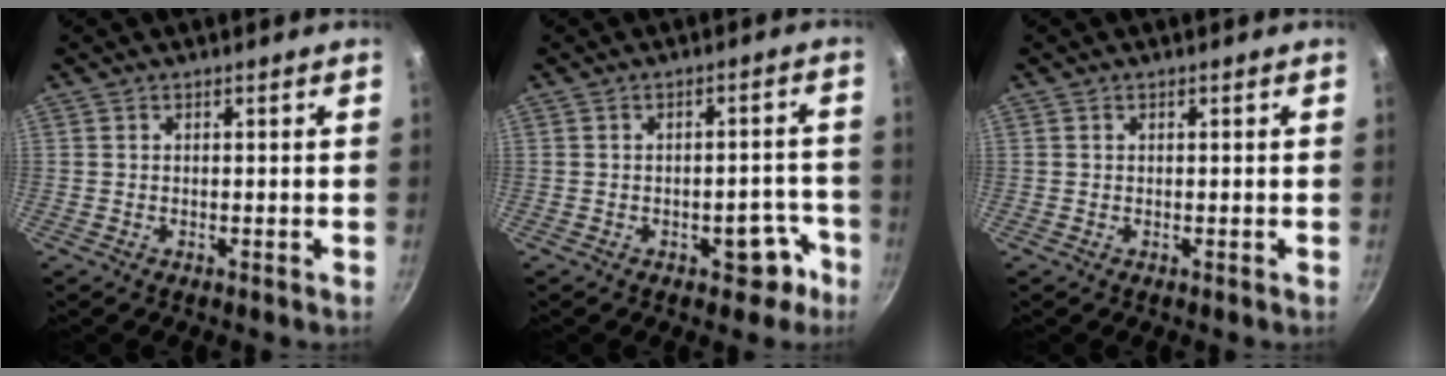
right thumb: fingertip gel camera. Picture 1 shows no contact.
{"total": 5.8, "force": [-3.1, 3.4, 3.5], "torque": [-0.004, 0.038, -0.026]}
{"total": 0.0}